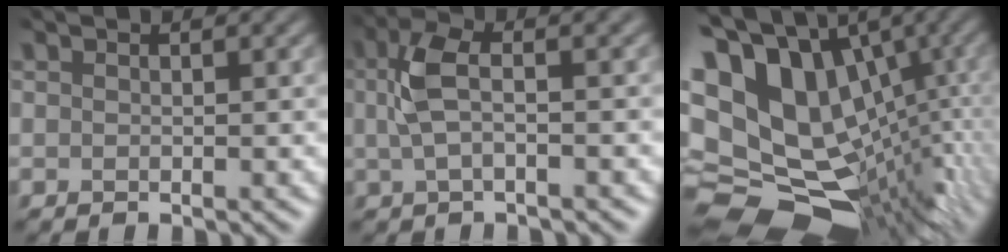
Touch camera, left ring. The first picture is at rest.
{"total": 4.1, "force": [0.5, 1.7, 3.6], "torque": [-0.082, 0.008, 0.004]}
{"total": 19.7, "force": [-0.5, 15.1, 12.7], "torque": [-0.239, 0.011, 0.002]}